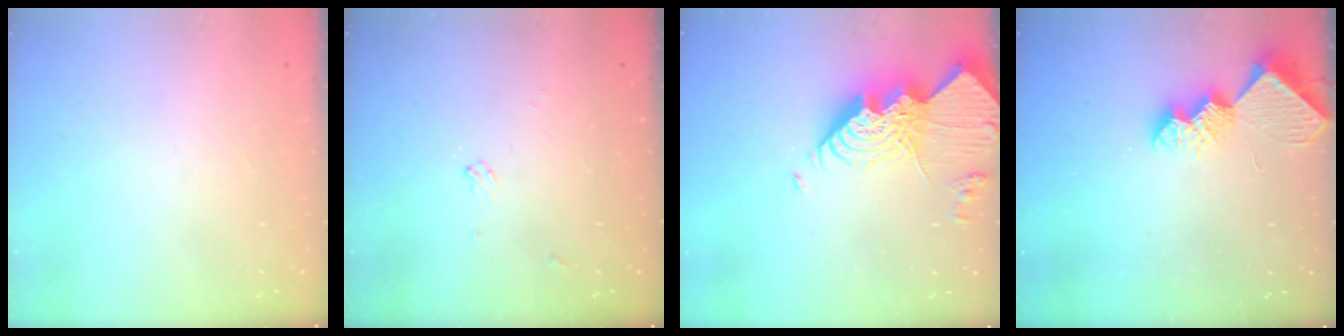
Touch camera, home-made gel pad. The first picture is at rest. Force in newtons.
{"total": 3.9, "press": 3.9, "slide": 0.2}
{"total": 24.8, "press": 24.6, "slide": 2.6}
{"total": 9.1, "press": 9.1, "slide": 0.7}